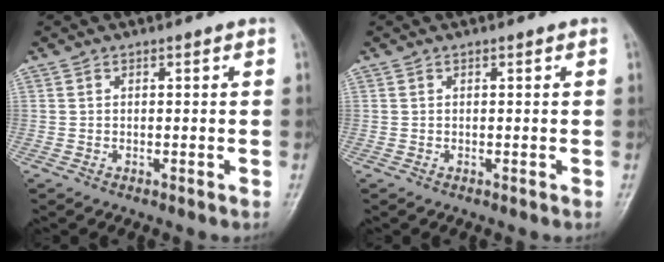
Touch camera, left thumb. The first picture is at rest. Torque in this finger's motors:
{"motor_torque": [0.00, 0.00, -0.02, -0.02, 0.00]}